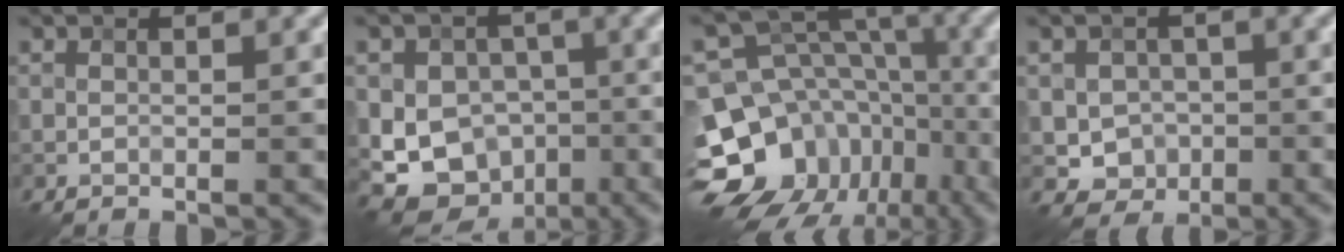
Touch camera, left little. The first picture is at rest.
{"total": 9.8, "force": [-2.8, 8.2, 4.6], "torque": [-0.051, -0.003, -0.067]}
{"total": 16.2, "force": [-8.2, 12.6, 5.9], "torque": [-0.123, -0.015, -0.122]}
{"total": 3.1, "force": [-0.5, 2.9, 1.1], "torque": [-0.012, -0.001, -0.010]}